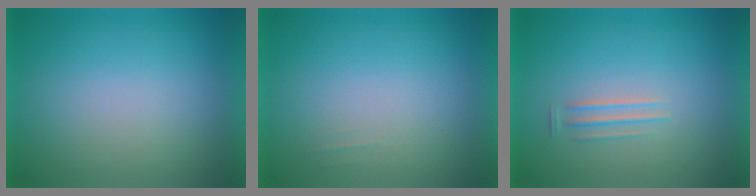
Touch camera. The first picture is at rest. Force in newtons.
{"total": 2.1}
{"total": 1.5}